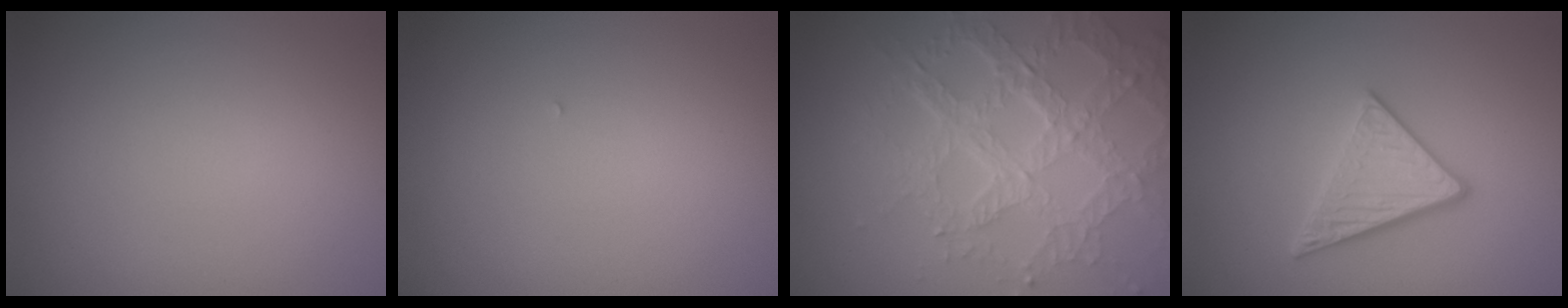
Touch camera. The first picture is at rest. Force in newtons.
{"total": 0.0}
{"total": 7.2, "press": 5.3, "slide": 4.9}
{"total": 3.1, "press": 2.9, "slide": 1.1}